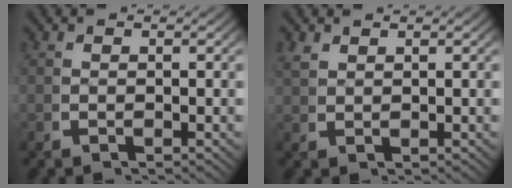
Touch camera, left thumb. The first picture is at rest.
{"total": 1.5, "force": [1.5, 0.3, 0.3], "torque": [-0.006, 0.004, 0.037]}